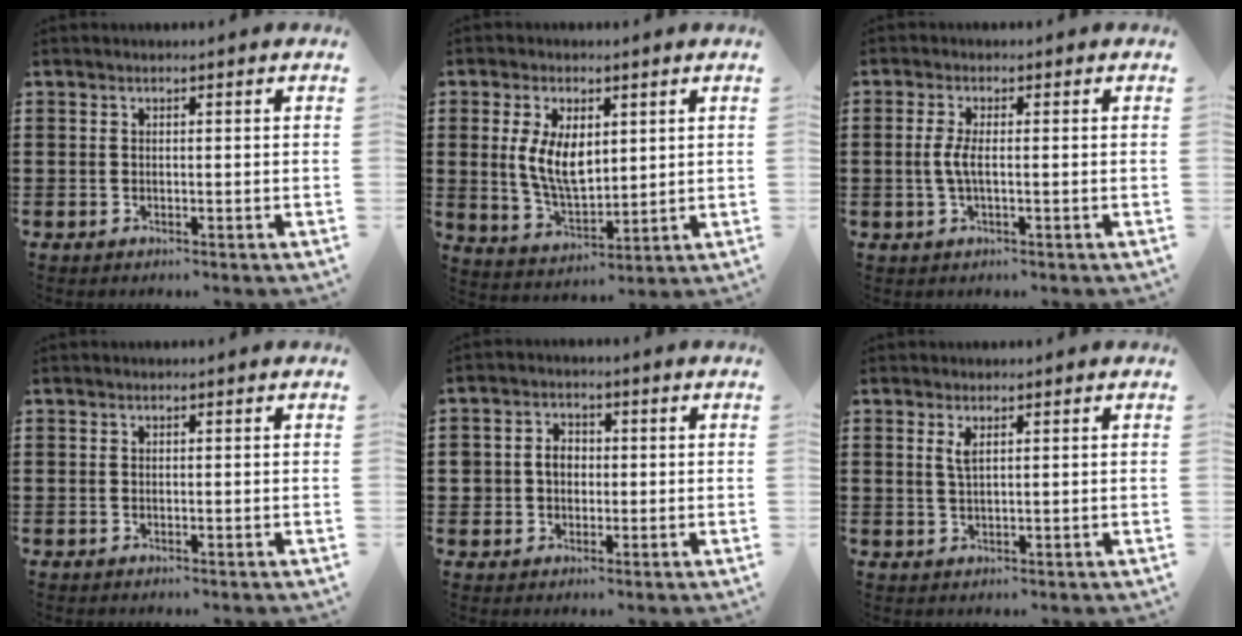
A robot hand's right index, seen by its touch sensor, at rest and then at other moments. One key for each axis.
{"total": 7.7, "fx": 1.5, "fy": 4.3, "fz": 6.2, "tx": -0.125, "ty": 0.007, "tz": 0.027}
{"total": 3.2, "fx": -0.3, "fy": 0.6, "fz": 3.1, "tx": -0.078, "ty": -0.008, "tz": -0.014}
{"total": 0.0}
{"total": 3.4, "fx": -0.1, "fy": 3.1, "fz": 1.4, "tx": -0.040, "ty": 0.010, "tz": -0.006}
{"total": 2.0, "fx": 1.0, "fy": 0.5, "fz": 1.6, "tx": -0.035, "ty": 0.002, "tz": 0.016}